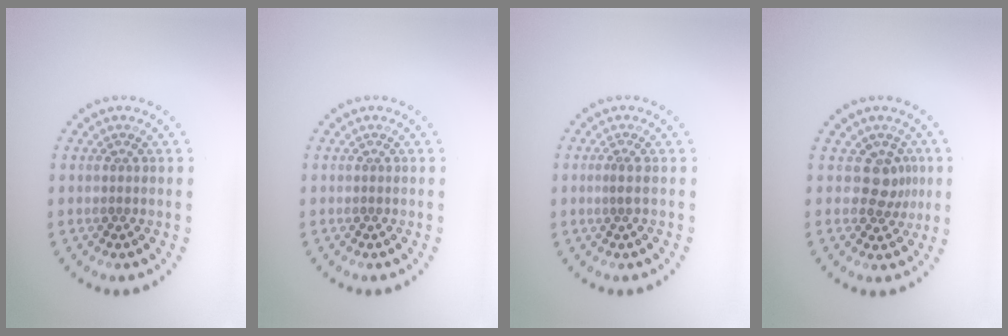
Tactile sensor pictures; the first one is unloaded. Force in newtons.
{"total": 0.0}
{"total": 0.8, "press": 0.5, "slide": 0.6}
{"total": 2.4, "press": 1.9, "slide": 1.5}